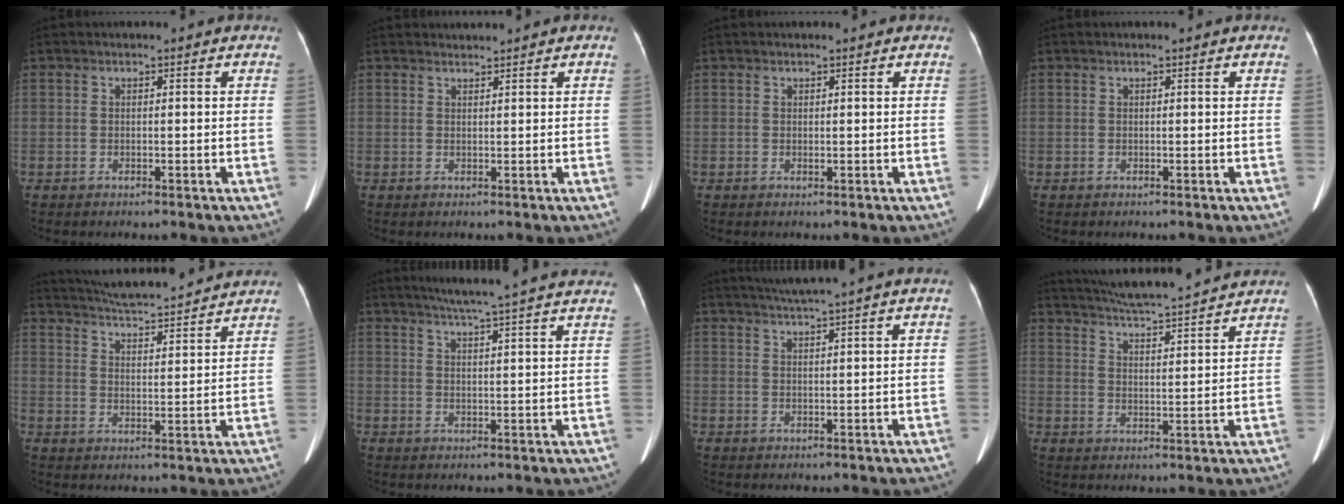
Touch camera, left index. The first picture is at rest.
{"total": 1.2, "force": [1.2, -0.1, -0.1], "torque": [-0.002, 0.010, 0.026]}
{"total": 0.9, "force": [0.8, 0.1, 0.5], "torque": [-0.008, 0.004, 0.012]}
{"total": 0.0}
{"total": 18.2, "force": [16.9, 1.3, 6.7], "torque": [-0.112, 0.013, 0.236]}
{"total": 19.2, "force": [17.1, -0.4, 8.7], "torque": [-0.133, -0.006, 0.212]}
{"total": 8.6, "force": [7.3, -1.6, 4.2], "torque": [-0.065, 0.020, 0.095]}
{"total": 17.3, "force": [16.0, 0.2, 6.7], "torque": [-0.122, 0.008, 0.227]}